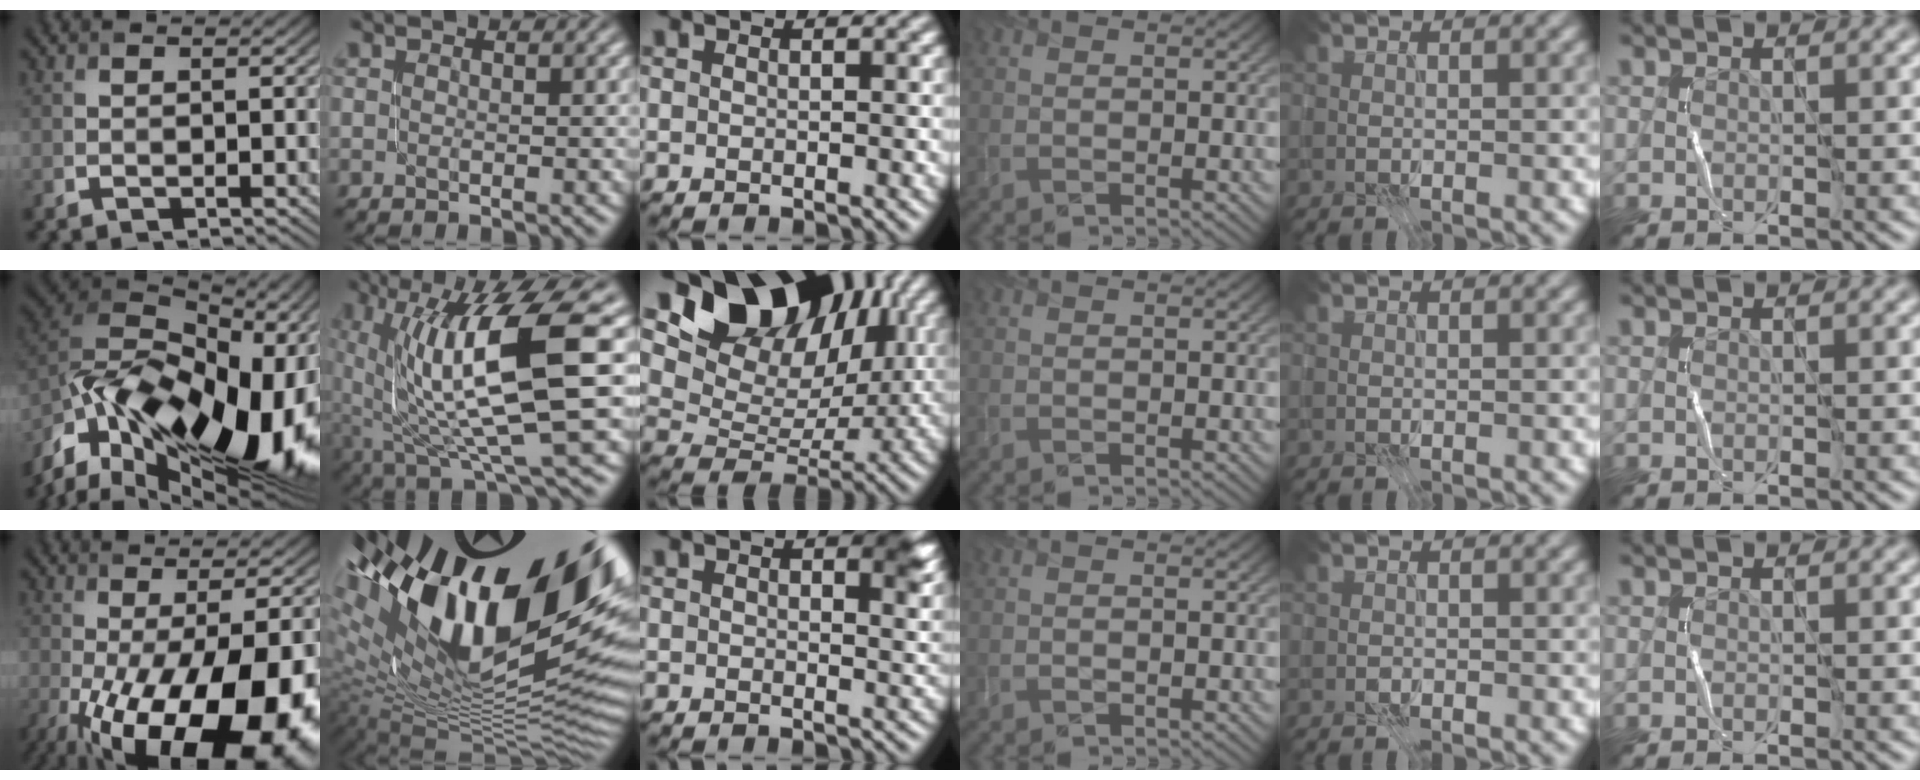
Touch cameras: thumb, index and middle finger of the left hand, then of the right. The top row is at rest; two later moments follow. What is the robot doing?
{"motion": "close", "object": "stapler"}